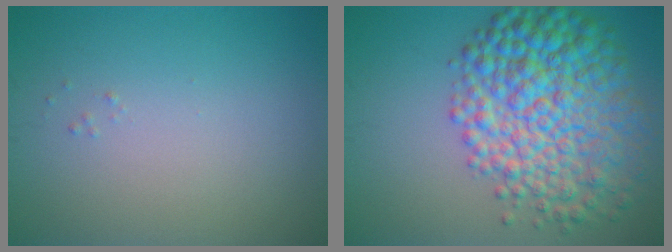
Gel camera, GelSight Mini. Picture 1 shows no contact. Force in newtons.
{"total": 9.9, "press": 9.9, "slide": 0.1}